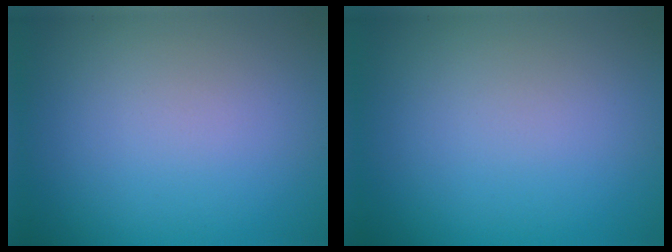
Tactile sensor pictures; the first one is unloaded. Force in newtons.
{"total": 0.0}